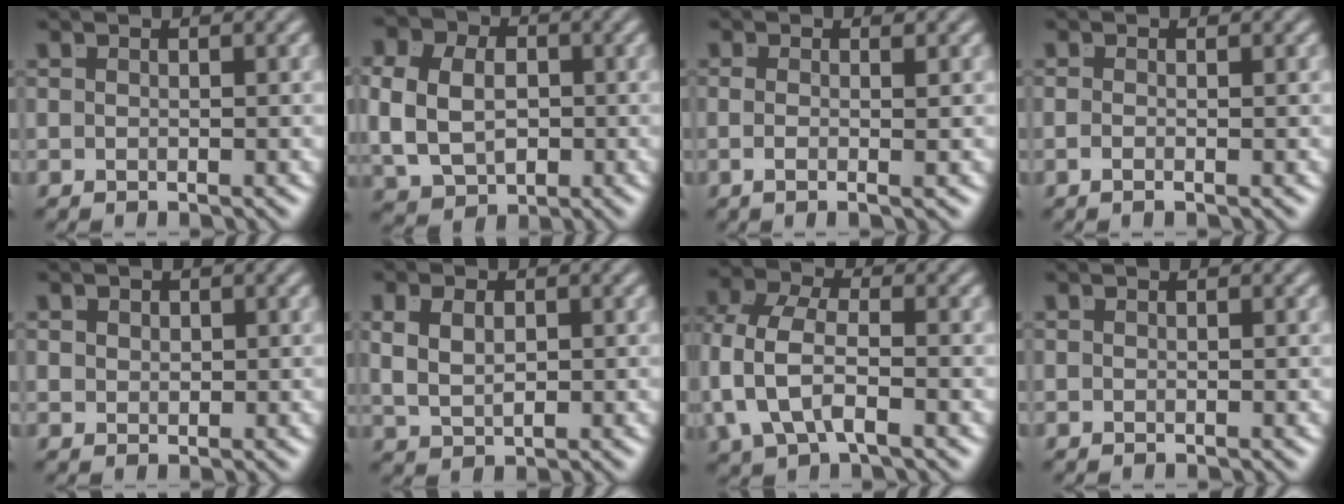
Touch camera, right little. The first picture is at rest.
{"total": 7.9, "force": [-0.2, 6.6, 4.3], "torque": [-0.098, -0.027, 0.005]}
{"total": 2.1, "force": [-0.5, -1.0, 1.8], "torque": [-0.031, -0.014, -0.001]}
{"total": 1.1, "force": [-0.6, -0.6, 0.7], "torque": [-0.011, -0.008, -0.007]}
{"total": 0.7, "force": [0.5, 0.1, 0.5], "torque": [-0.008, -0.010, 0.020]}
{"total": 4.7, "force": [0.5, 3.7, 2.9], "torque": [-0.065, -0.009, 0.014]}
{"total": 6.2, "force": [-0.6, 4.5, 4.3], "torque": [-0.124, -0.027, 0.000]}
{"total": 0.0}